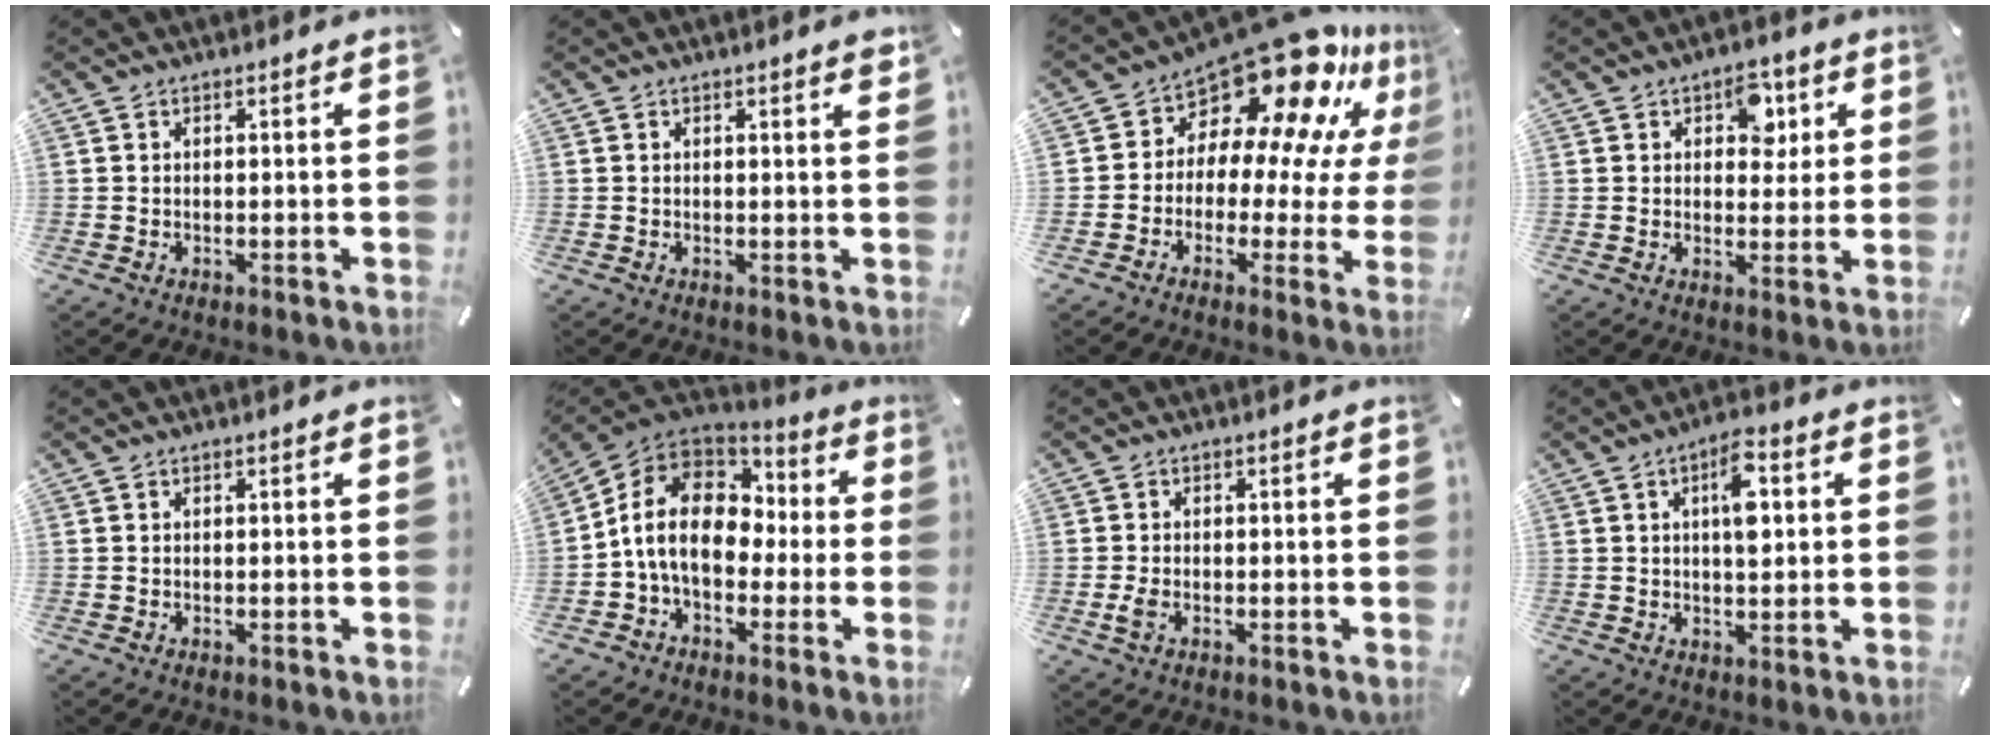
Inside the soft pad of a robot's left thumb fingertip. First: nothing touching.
{"total": 1.1, "force": [0.6, 0.1, 0.9], "torque": [-0.010, -0.003, 0.008]}
{"total": 18.8, "force": [13.0, 8.9, 10.2], "torque": [-0.157, -0.117, 0.221]}
{"total": 7.5, "force": [2.9, 5.1, 4.6], "torque": [-0.046, -0.005, 0.042]}
{"total": 0.0}
{"total": 14.1, "force": [-1.4, 10.7, 9.2], "torque": [-0.190, 0.024, -0.027]}
{"total": 2.4, "force": [-0.8, 1.3, 1.8], "torque": [-0.045, -0.004, -0.017]}
{"total": 7.8, "force": [1.9, 3.6, 6.7], "torque": [-0.093, -0.004, 0.023]}